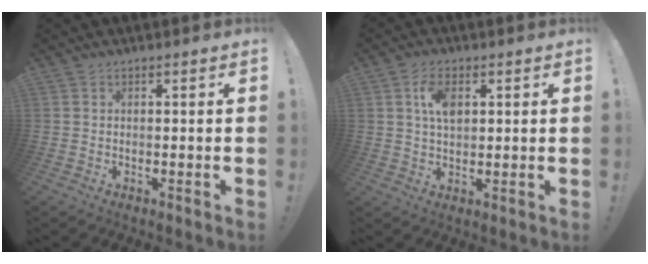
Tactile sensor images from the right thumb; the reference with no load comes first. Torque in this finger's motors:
{"motor_torque": [-0.32, 0.37, 0.78, -0.08, 0.03]}